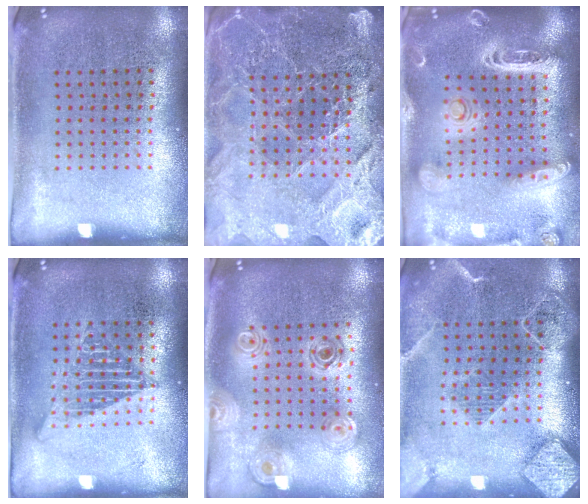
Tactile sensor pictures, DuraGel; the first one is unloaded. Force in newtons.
{"total": 4.6, "press": 4.2, "slide": 1.8}
{"total": 3.0, "press": 2.5, "slide": 1.6}
{"total": 2.4, "press": 2.3, "slide": 0.2}
{"total": 1.1, "press": 1.1, "slide": 0.3}
{"total": 2.1, "press": 1.9, "slide": 1.0}